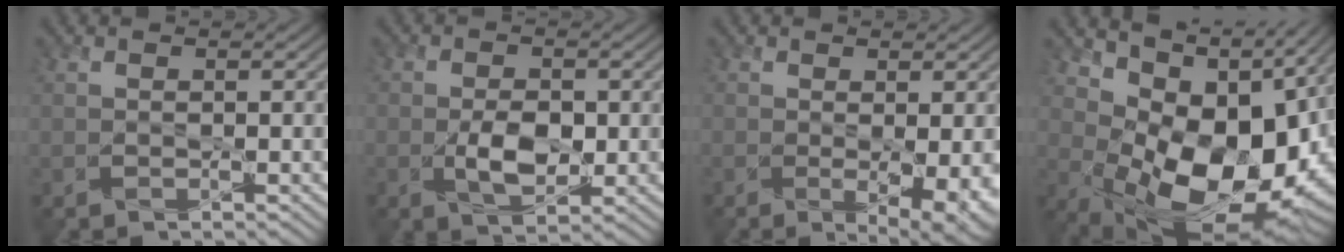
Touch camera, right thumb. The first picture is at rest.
{"total": 4.4, "force": [-1.0, 2.4, 3.5], "torque": [-0.065, -0.005, -0.019]}
{"total": 4.5, "force": [-1.2, 2.1, 3.9], "torque": [-0.059, -0.018, -0.010]}
{"total": 14.5, "force": [1.5, 8.7, 11.5], "torque": [-0.178, -0.025, 0.043]}